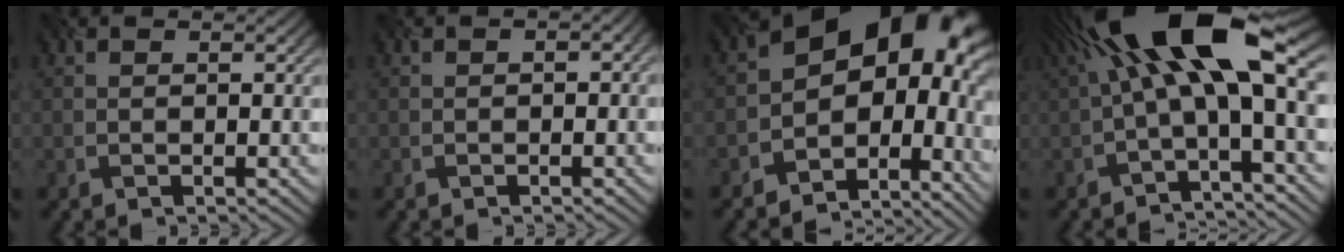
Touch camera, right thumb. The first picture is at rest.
{"total": 1.3, "force": [-0.2, 0.6, 1.1], "torque": [-0.014, 0.002, -0.005]}
{"total": 15.6, "force": [-0.9, 11.0, 11.0], "torque": [-0.130, -0.033, 0.027]}
{"total": 17.3, "force": [3.7, 5.7, 15.9], "torque": [-0.281, 0.031, 0.059]}